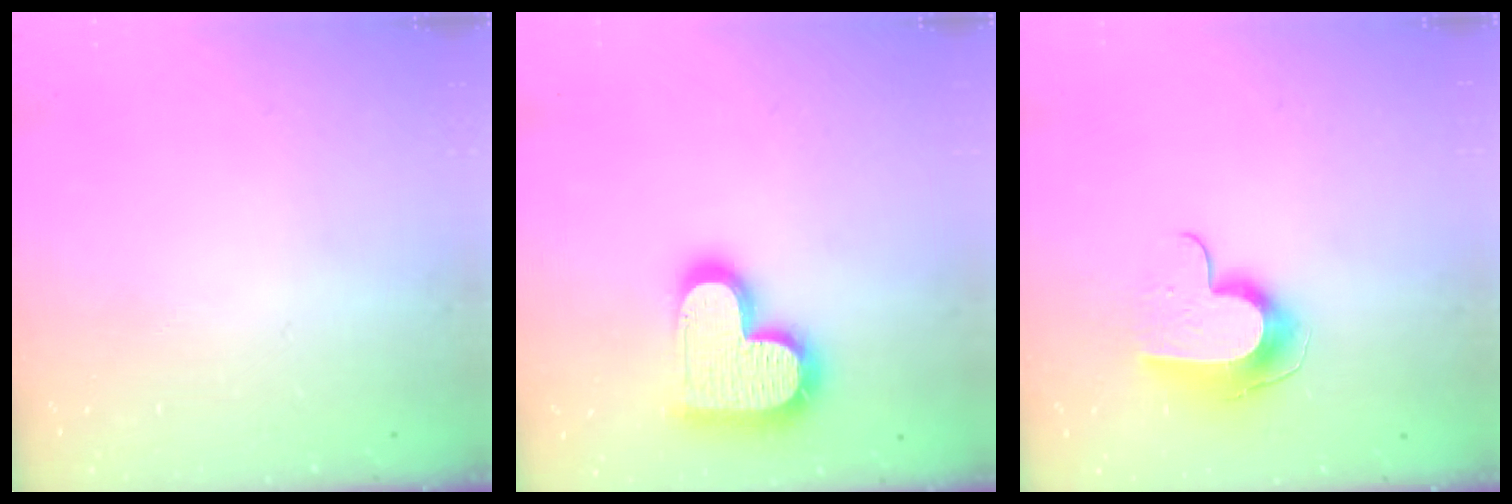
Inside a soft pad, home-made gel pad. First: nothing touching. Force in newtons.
{"total": 18.7, "press": 18.6, "slide": 1.4}
{"total": 10.0, "press": 9.9, "slide": 0.8}